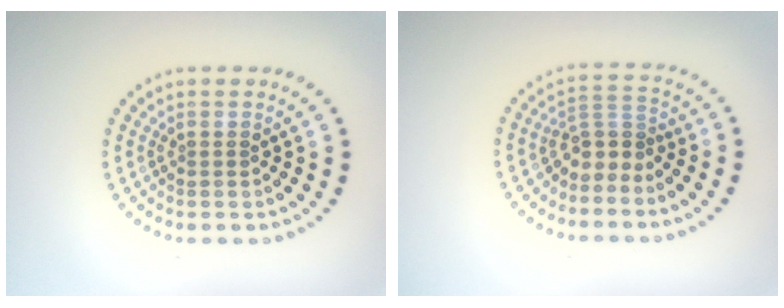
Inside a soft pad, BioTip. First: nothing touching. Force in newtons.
{"total": 2.6, "press": 1.8, "slide": 1.9}